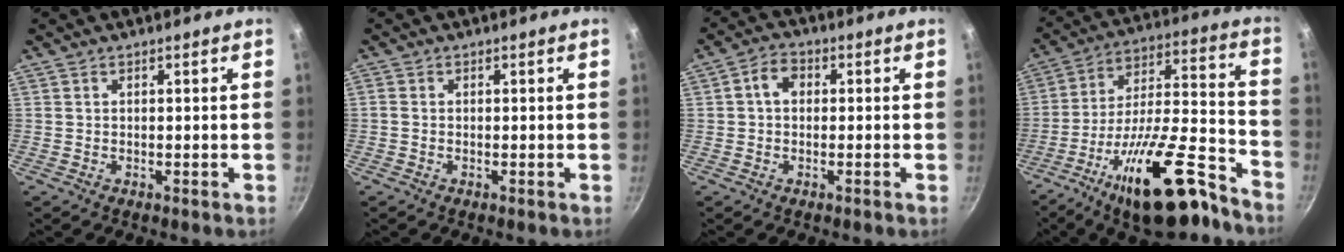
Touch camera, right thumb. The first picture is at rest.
{"total": 0.9, "force": [-0.1, 0.7, 0.6], "torque": [-0.015, 0.002, -0.005]}
{"total": 3.7, "force": [0.1, 2.8, 2.4], "torque": [-0.033, 0.010, -0.007]}
{"total": 23.1, "force": [-14.8, 7.1, 16.2], "torque": [-0.226, 0.094, -0.243]}